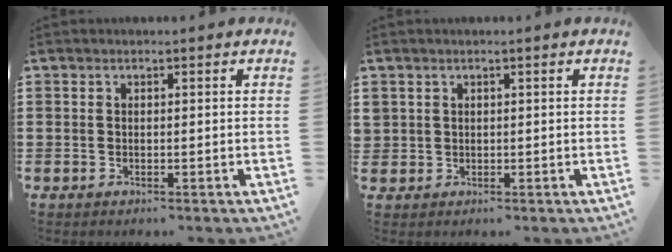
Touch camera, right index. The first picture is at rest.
{"total": 1.1, "force": [0.5, 0.9, 0.0], "torque": [-0.004, 0.004, 0.011]}